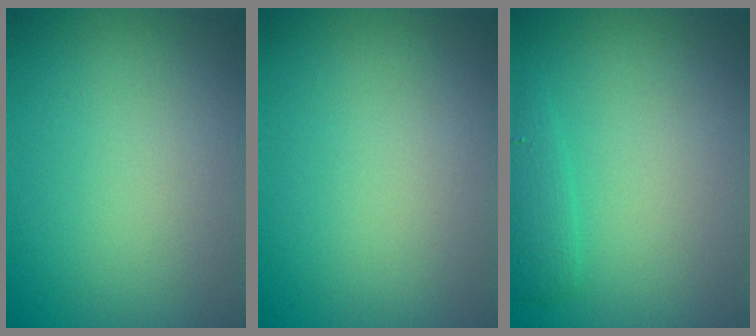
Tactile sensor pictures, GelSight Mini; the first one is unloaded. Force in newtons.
{"total": 0.0}
{"total": 1.2, "press": 1.2, "slide": 0.1}